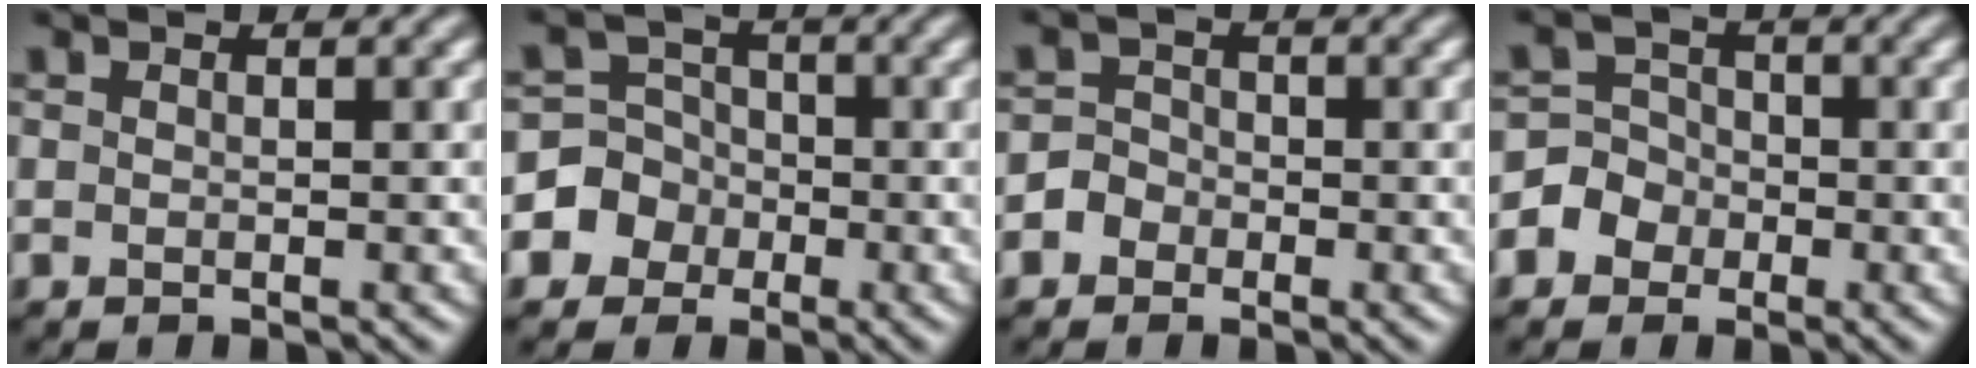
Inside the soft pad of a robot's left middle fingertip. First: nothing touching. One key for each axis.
{"total": 4.5, "fx": -1.6, "fy": 4.2, "fz": 0.1, "tx": 0.019, "ty": 0.012, "tz": -0.054}
{"total": 1.6, "fx": -0.9, "fy": 1.3, "fz": -0.1, "tx": 0.007, "ty": 0.012, "tz": -0.025}
{"total": 3.4, "fx": -1.5, "fy": 3.0, "fz": 0.3, "tx": 0.012, "ty": 0.012, "tz": -0.040}